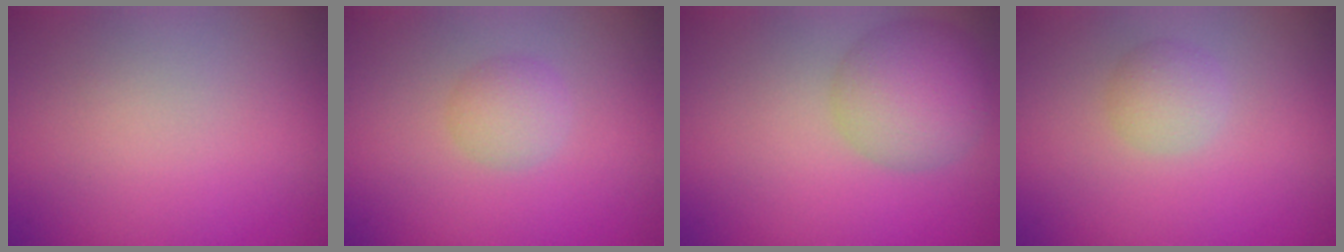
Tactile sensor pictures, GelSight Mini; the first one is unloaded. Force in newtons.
{"total": 2.0, "press": 2.0, "slide": 0.0}
{"total": 5.2, "press": 5.2, "slide": 0.4}
{"total": 1.9, "press": 1.9, "slide": 0.1}